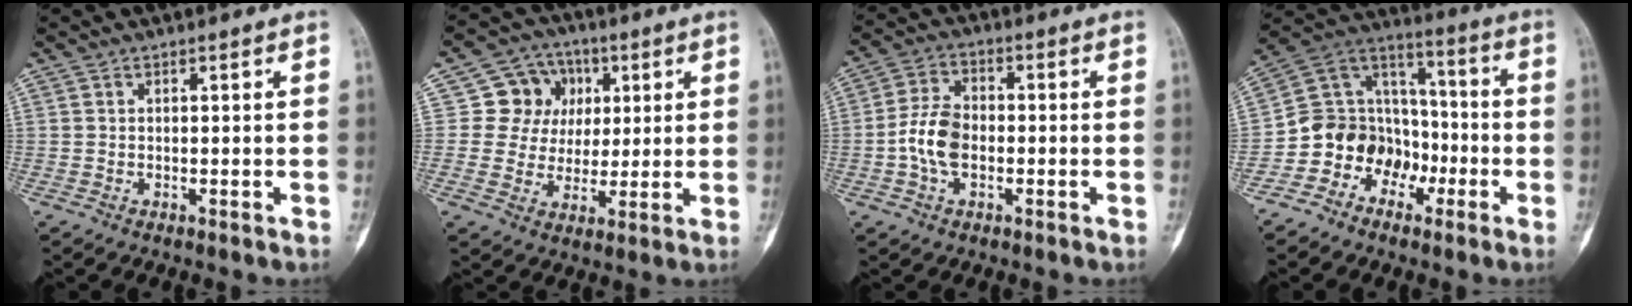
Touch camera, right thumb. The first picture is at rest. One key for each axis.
{"total": 10.4, "fx": 2.8, "fy": 9.5, "fz": 3.1, "tx": 0.002, "ty": 0.005, "tz": 0.045}
{"total": 7.8, "fx": -1.5, "fy": 5.0, "fz": 5.8, "tx": -0.114, "ty": 0.019, "tz": -0.036}
{"total": 12.9, "fx": -6.0, "fy": 10.7, "fz": 4.0, "tx": -0.017, "ty": 0.102, "tz": -0.113}